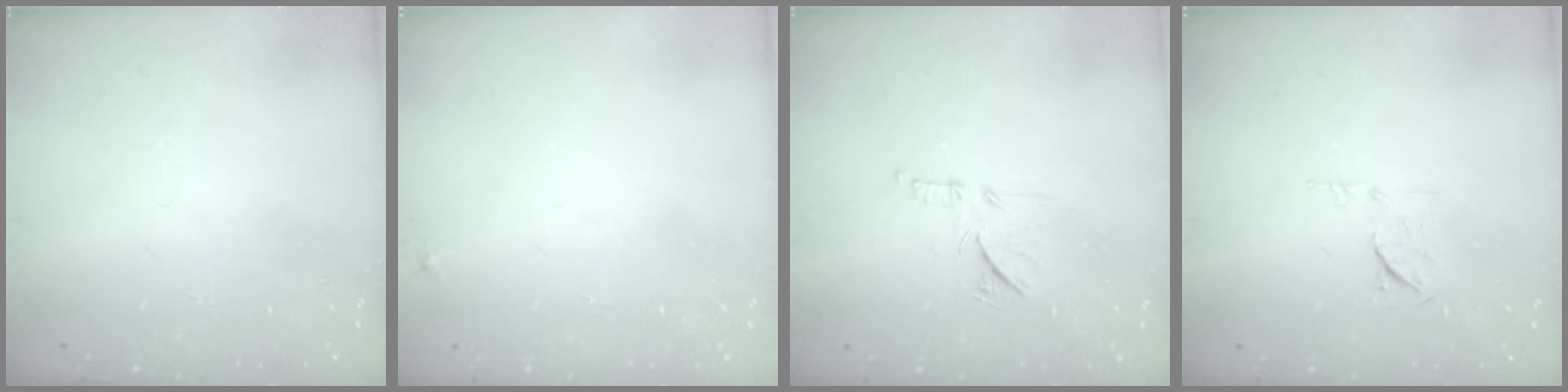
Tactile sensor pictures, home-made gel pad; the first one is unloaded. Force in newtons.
{"total": 3.3, "press": 3.3, "slide": 0.4}
{"total": 9.6, "press": 9.6, "slide": 0.3}
{"total": 6.1, "press": 6.0, "slide": 1.1}